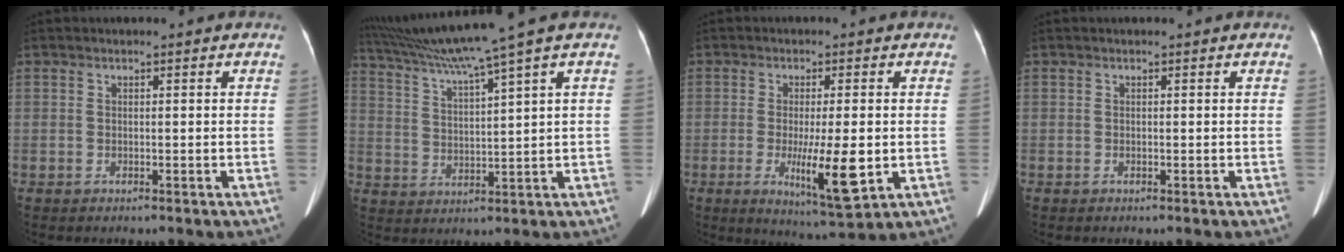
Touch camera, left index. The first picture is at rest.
{"total": 11.4, "force": [8.8, -2.7, 6.8], "torque": [-0.122, 0.008, 0.153]}
{"total": 8.7, "force": [-1.8, 1.2, 8.5], "torque": [-0.140, -0.020, -0.025]}
{"total": 0.0}